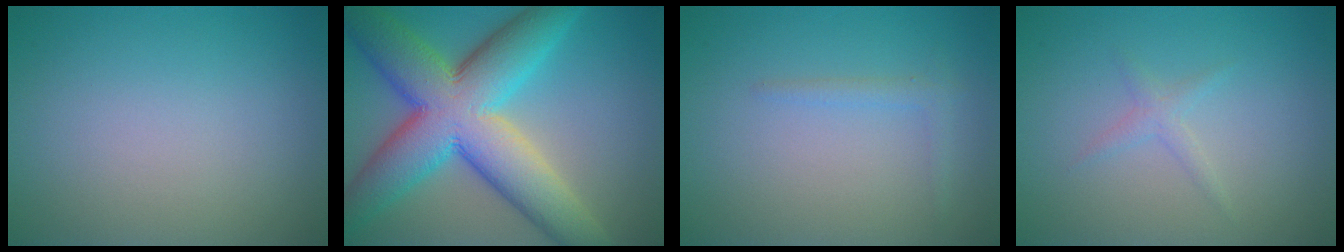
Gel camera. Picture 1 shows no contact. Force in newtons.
{"total": 12.8, "press": 12.7, "slide": 0.6}
{"total": 1.1, "press": 1.1, "slide": 0.1}
{"total": 1.1, "press": 1.1, "slide": 0.0}